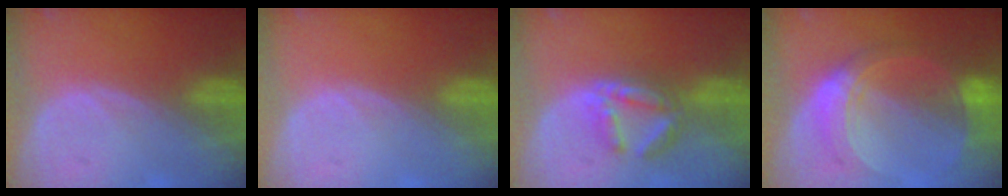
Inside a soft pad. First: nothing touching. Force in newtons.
{"total": 0.0}
{"total": 5.7, "press": 5.5, "slide": 1.4}
{"total": 8.4, "press": 8.3, "slide": 0.7}